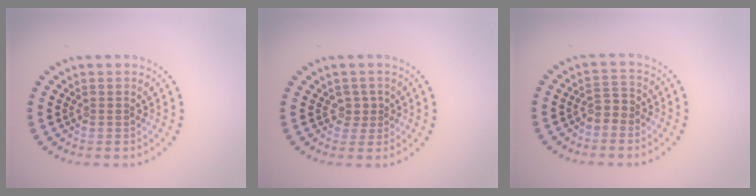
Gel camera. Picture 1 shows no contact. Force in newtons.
{"total": 1.4, "press": 1.0, "slide": 1.0}
{"total": 1.8, "press": 1.4, "slide": 1.1}